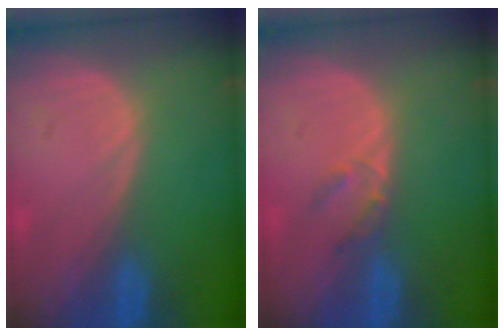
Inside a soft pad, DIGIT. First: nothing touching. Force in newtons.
{"total": 2.3, "press": 2.0, "slide": 1.1}